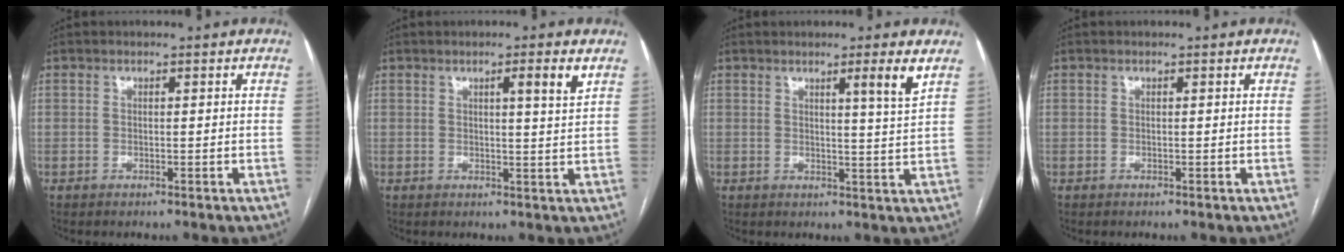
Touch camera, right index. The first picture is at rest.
{"total": 3.4, "force": [1.8, -0.4, 2.9], "torque": [-0.042, -0.007, 0.026]}
{"total": 4.0, "force": [2.3, -1.1, 3.0], "torque": [-0.045, -0.015, 0.036]}
{"total": 0.0}